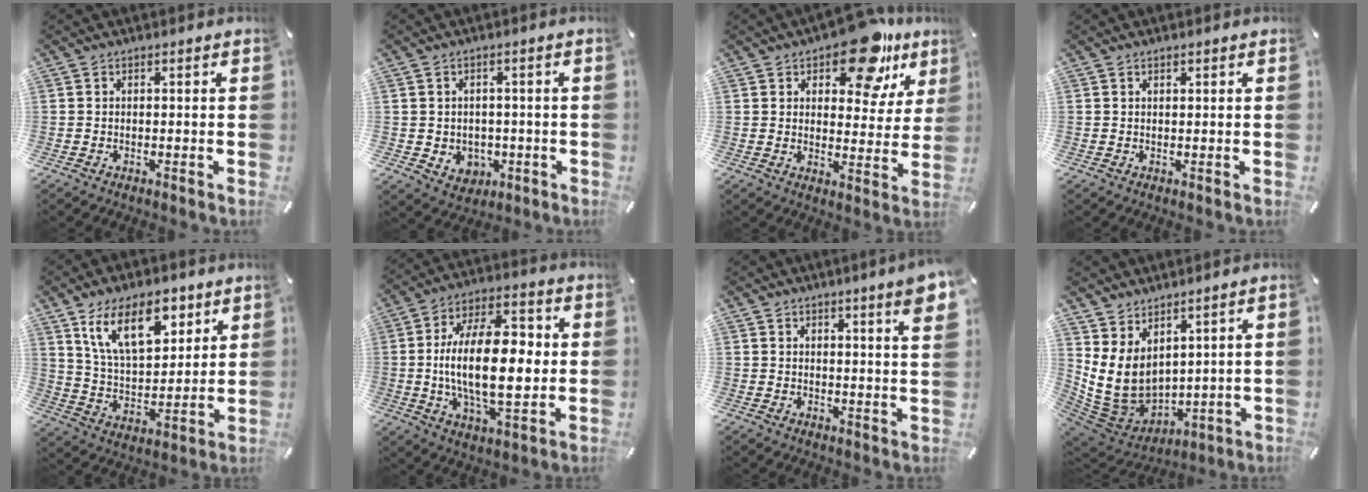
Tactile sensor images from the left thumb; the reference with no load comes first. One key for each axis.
{"total": 4.5, "fx": -0.1, "fy": 4.4, "fz": 1.1, "tx": -0.011, "ty": 0.003, "tz": -0.002}
{"total": 16.1, "fx": 10.6, "fy": 7.7, "fz": 9.3, "tx": -0.116, "ty": -0.058, "tz": 0.175}
{"total": 0.6, "fx": 0.5, "fy": 0.2, "fz": 0.1, "tx": -0.003, "ty": 0.001, "tz": 0.009}
{"total": 15.9, "fx": 9.6, "fy": 8.4, "fz": 9.5, "tx": -0.179, "ty": -0.031, "tz": 0.174}
{"total": 21.0, "fx": 0.2, "fy": 10.6, "fz": 18.1, "tx": -0.327, "ty": -0.002, "tz": -0.005}
{"total": 5.7, "fx": 4.2, "fy": 0.7, "fz": 3.8, "tx": -0.059, "ty": -0.016, "tz": 0.069}
{"total": 10.9, "fx": 3.6, "fy": 8.6, "fz": 5.5, "tx": -0.135, "ty": -0.043, "tz": 0.079}